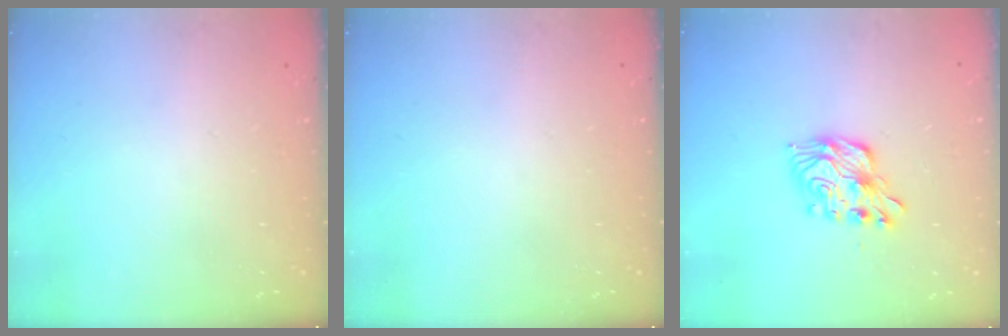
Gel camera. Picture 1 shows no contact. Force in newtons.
{"total": 0.0}
{"total": 11.5, "press": 11.4, "slide": 0.5}